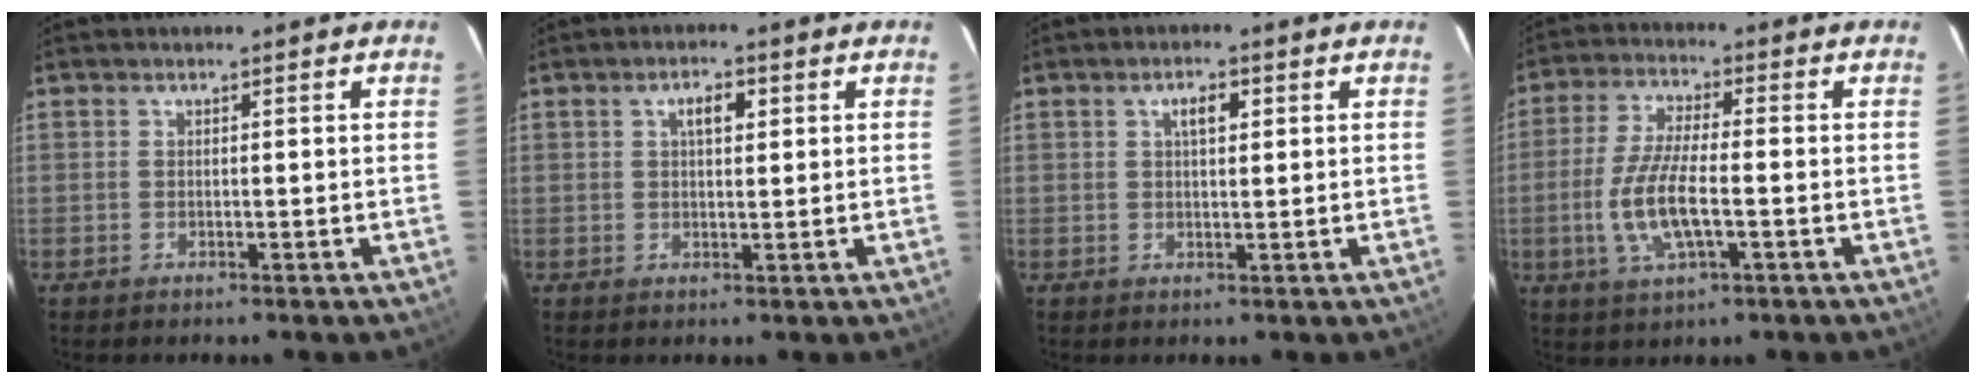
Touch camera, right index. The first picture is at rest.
{"total": 3.3, "force": [1.2, 1.6, 2.7], "torque": [-0.045, 0.010, 0.020]}
{"total": 3.0, "force": [1.1, 1.3, 2.4], "torque": [-0.041, 0.009, 0.019]}
{"total": 10.3, "force": [-2.4, 3.1, 9.5], "torque": [-0.196, -0.007, -0.046]}